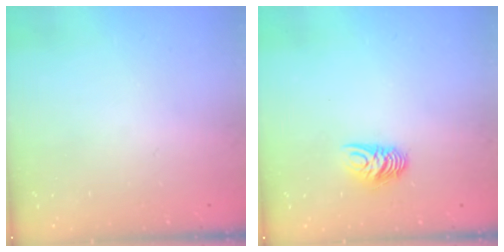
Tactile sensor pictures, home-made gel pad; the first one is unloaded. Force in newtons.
{"total": 6.2, "press": 6.2, "slide": 0.4}